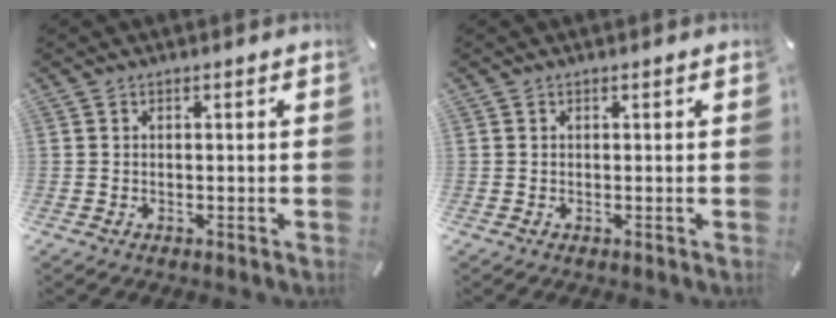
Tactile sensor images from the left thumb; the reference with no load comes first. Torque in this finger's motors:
{"motor_torque": [0.00, 0.03, -0.02, 0.02, 0.00]}